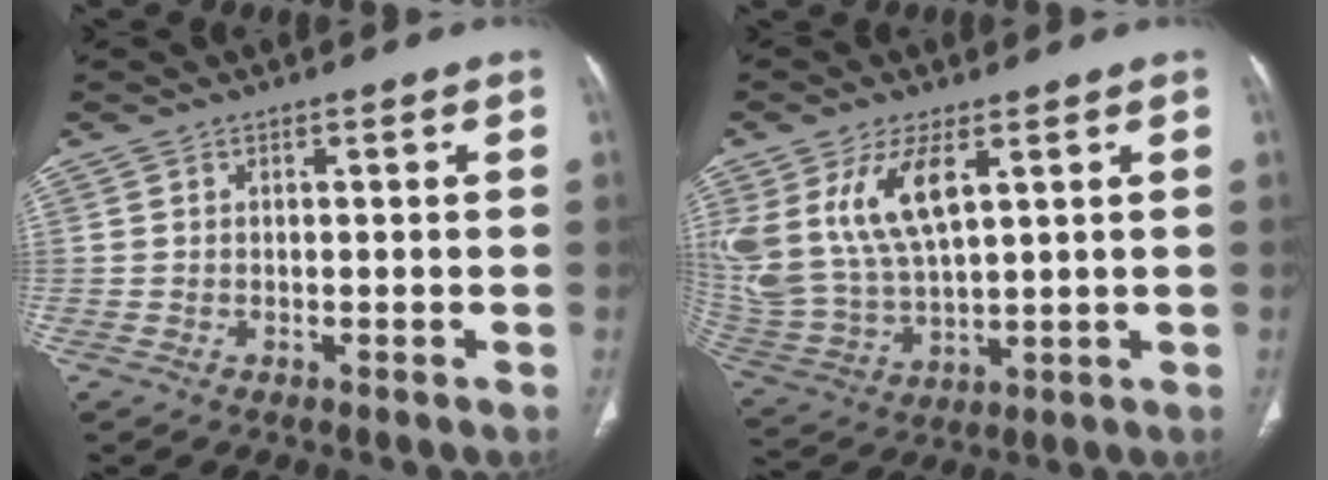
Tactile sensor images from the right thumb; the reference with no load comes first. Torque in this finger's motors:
{"motor_torque": [0.25, 0.58, 0.63, 0.64, 0.16]}